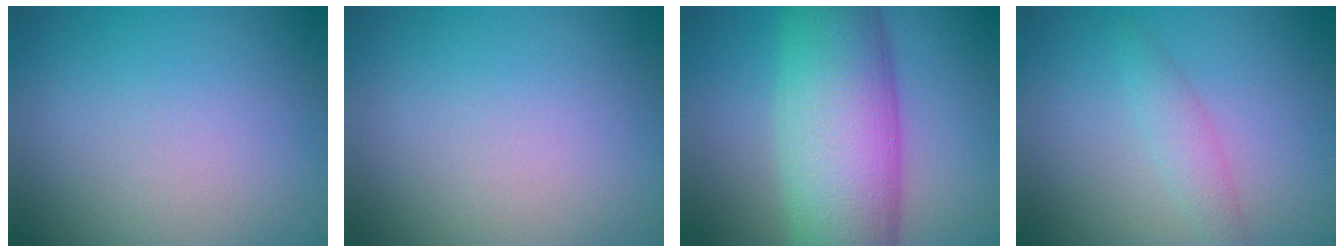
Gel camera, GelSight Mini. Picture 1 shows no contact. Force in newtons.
{"total": 0.0}
{"total": 12.3, "press": 12.3, "slide": 0.4}
{"total": 1.8, "press": 1.8, "slide": 0.0}